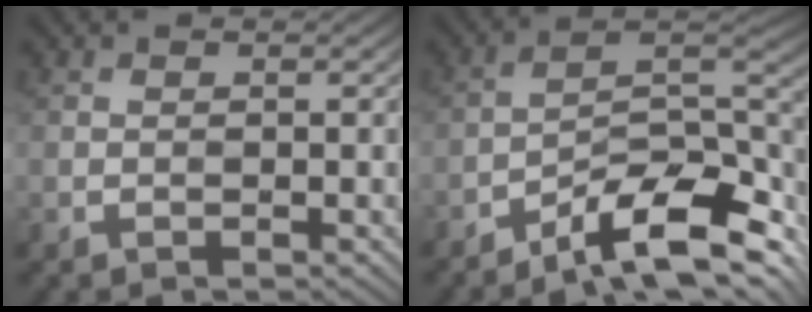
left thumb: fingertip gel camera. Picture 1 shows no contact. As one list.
[{"total": 12.0, "force": [-7.9, 3.1, 8.5], "torque": [-0.140, -0.001, -0.143]}]